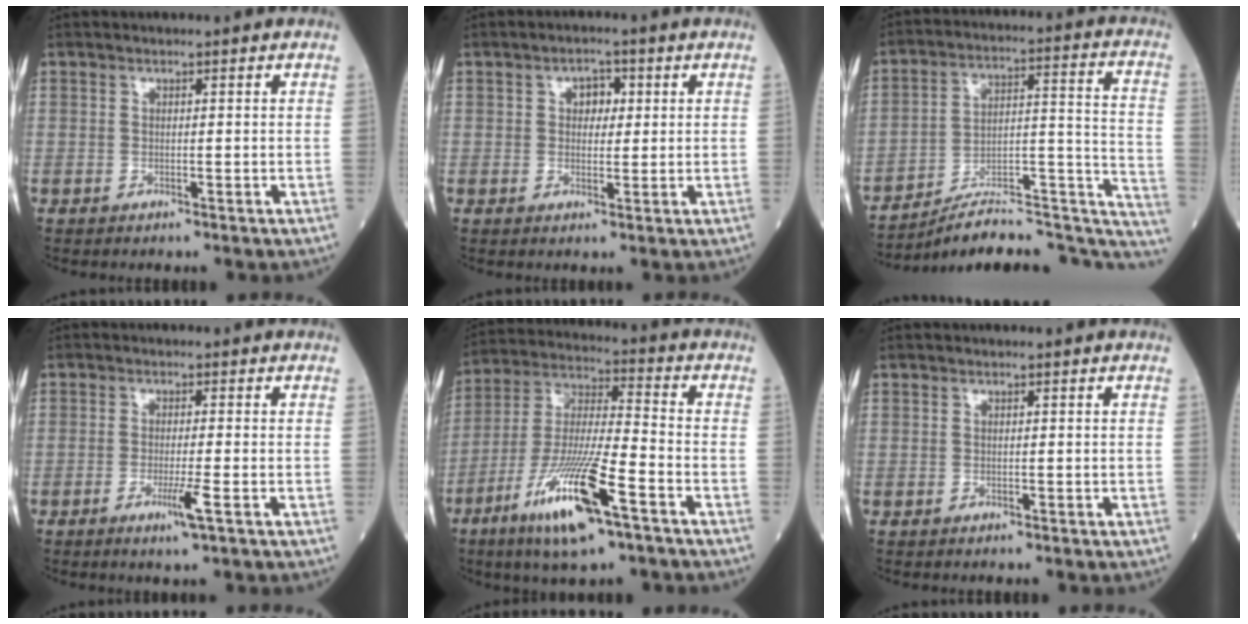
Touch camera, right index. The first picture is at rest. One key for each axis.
{"total": 3.1, "fx": 0.9, "fy": 2.0, "fz": 2.2, "tx": -0.029, "ty": 0.008, "tz": 0.012}
{"total": 19.8, "fx": -17.0, "fy": 5.5, "fz": 8.5, "tx": -0.061, "ty": 0.072, "tz": -0.241}
{"total": 3.4, "fx": -1.4, "fy": -0.5, "fz": 3.1, "tx": -0.058, "ty": -0.009, "tz": -0.028}
{"total": 16.2, "fx": -8.3, "fy": 1.8, "fz": 13.8, "tx": -0.282, "ty": -0.027, "tz": -0.151}
{"total": 0.0}